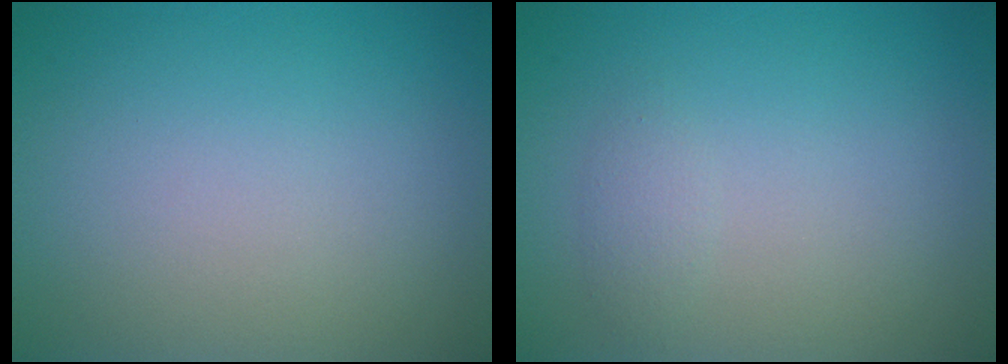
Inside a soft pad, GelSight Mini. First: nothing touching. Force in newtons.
{"total": 0.9, "press": 0.9, "slide": 0.0}